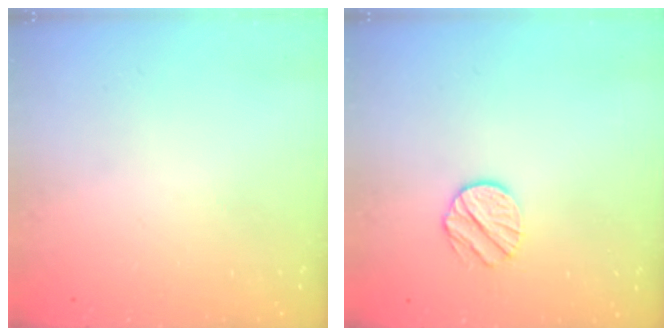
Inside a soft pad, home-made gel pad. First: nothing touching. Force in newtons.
{"total": 8.2, "press": 8.1, "slide": 0.3}